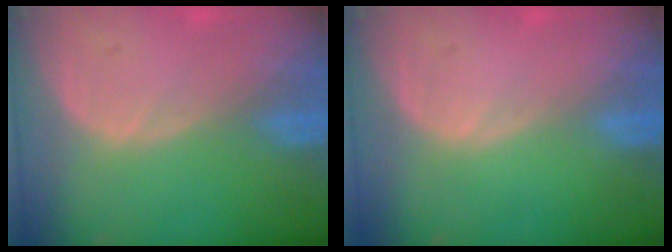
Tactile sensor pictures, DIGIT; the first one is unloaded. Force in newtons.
{"total": 0.0}